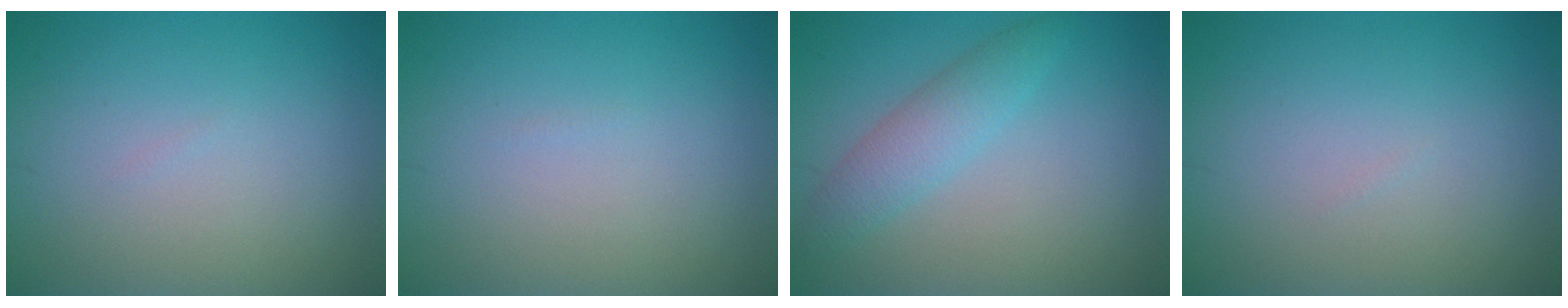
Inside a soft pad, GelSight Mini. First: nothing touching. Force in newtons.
{"total": 0.0}
{"total": 2.9, "press": 2.9, "slide": 0.1}
{"total": 0.0}